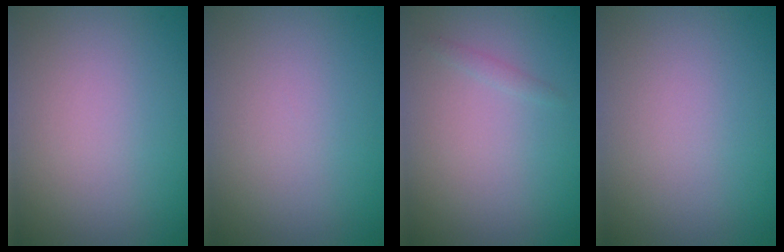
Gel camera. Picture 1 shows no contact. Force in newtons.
{"total": 0.0}
{"total": 0.6, "press": 0.6, "slide": 0.0}
{"total": 0.0}